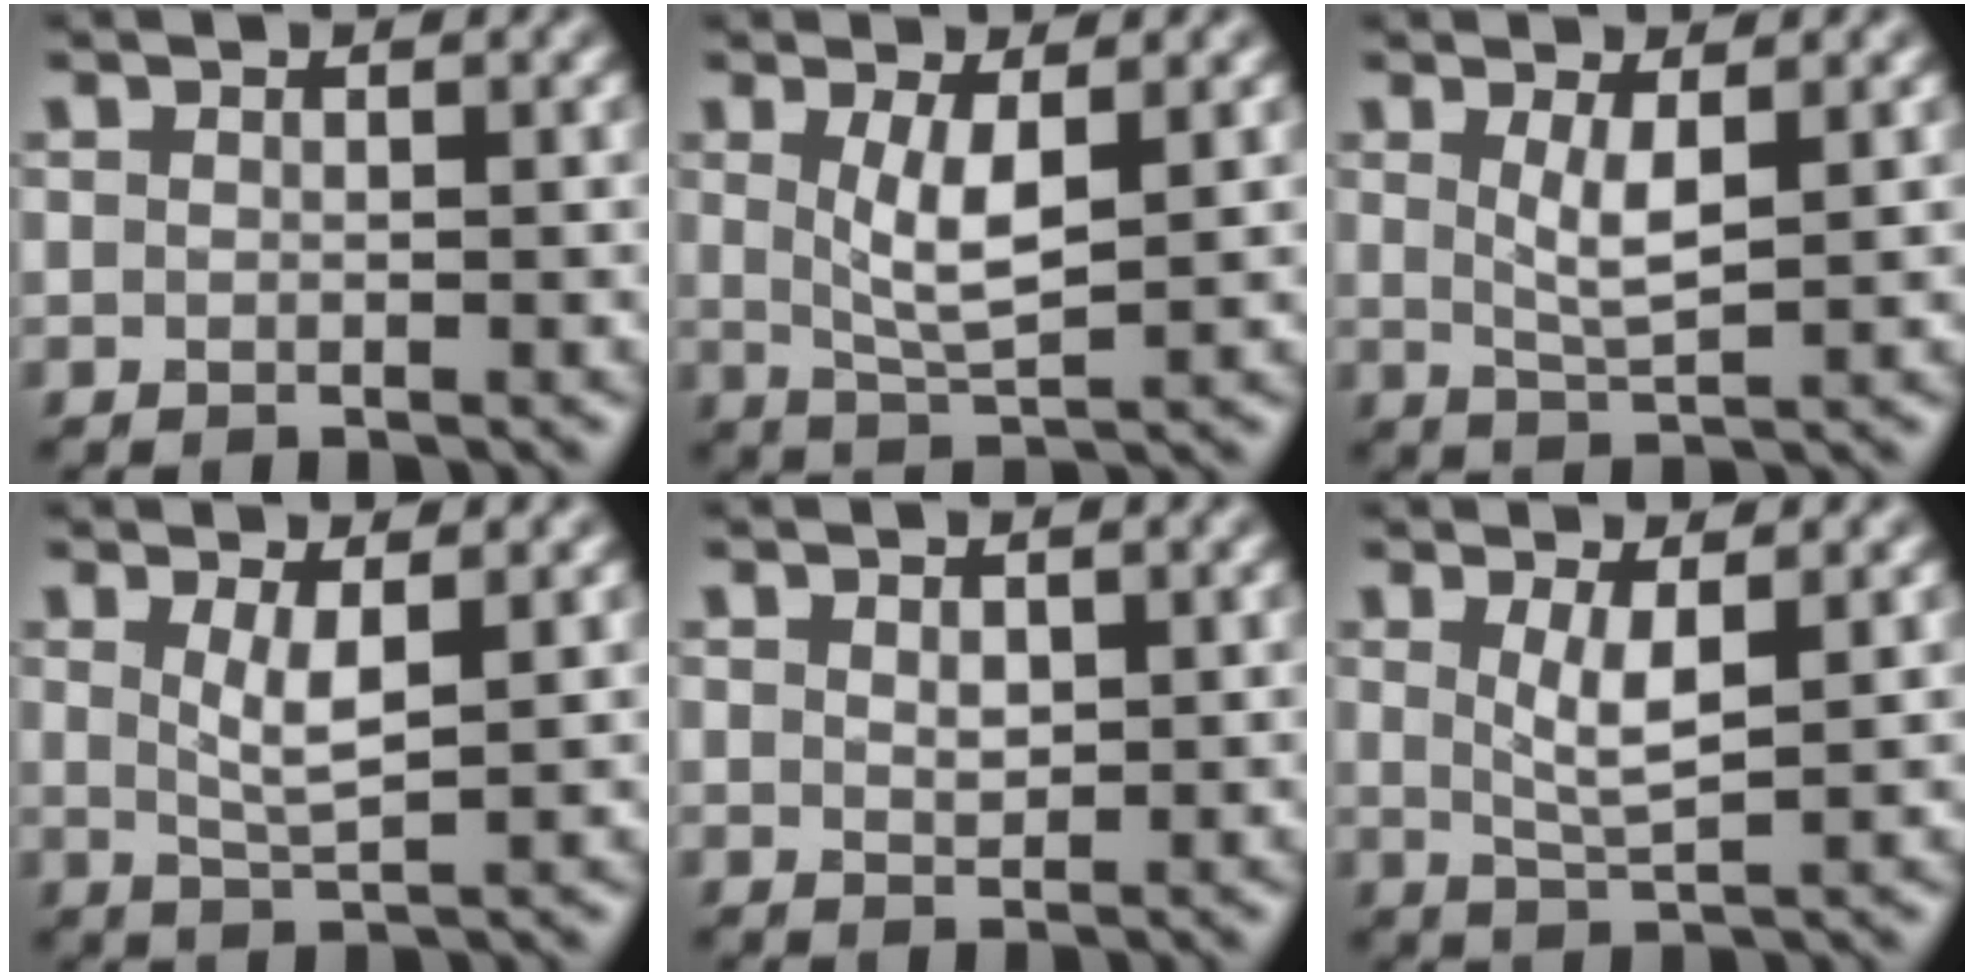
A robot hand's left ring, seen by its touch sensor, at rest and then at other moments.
{"total": 3.6, "force": [0.5, 1.0, 3.5], "torque": [-0.069, -0.008, 0.016]}
{"total": 2.5, "force": [0.5, 0.6, 2.4], "torque": [-0.047, -0.007, 0.015]}
{"total": 2.5, "force": [0.5, 0.6, 2.4], "torque": [-0.045, -0.007, 0.015]}
{"total": 0.9, "force": [0.2, 0.6, 0.6], "torque": [-0.012, -0.002, 0.010]}
{"total": 2.8, "force": [0.5, 0.7, 2.7], "torque": [-0.052, -0.008, 0.015]}